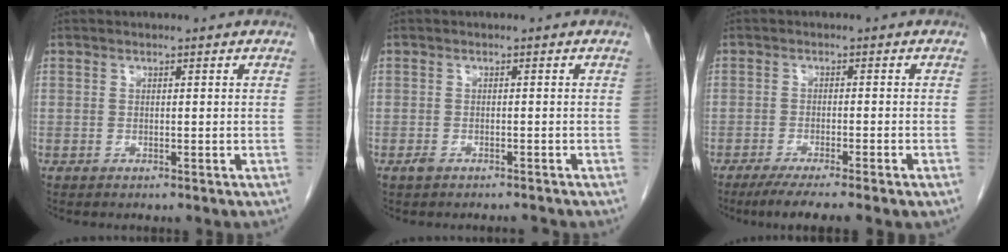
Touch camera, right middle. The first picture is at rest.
{"total": 1.8, "force": [-1.5, 0.4, 0.8], "torque": [-0.021, -0.003, -0.022]}
{"total": 7.8, "force": [-5.8, 0.0, 5.1], "torque": [-0.068, -0.017, -0.086]}